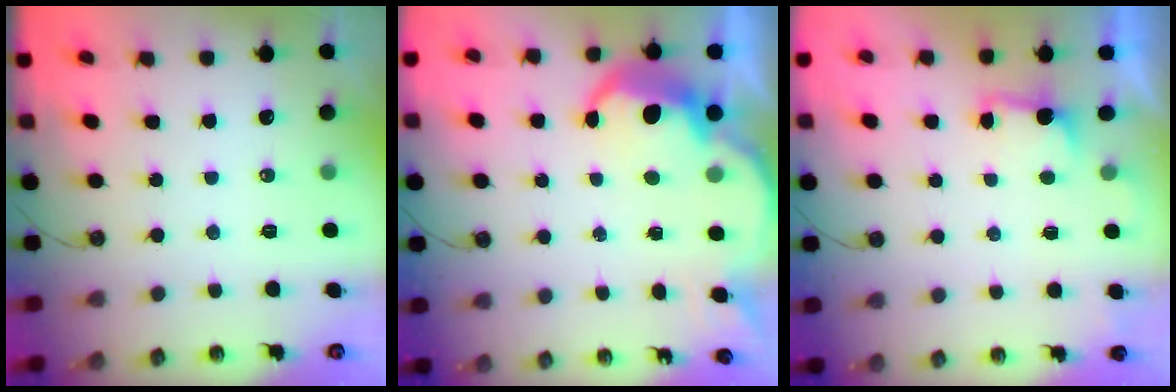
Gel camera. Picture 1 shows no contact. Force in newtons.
{"total": 6.6, "press": 6.6, "slide": 0.3}
{"total": 2.5, "press": 2.3, "slide": 0.8}